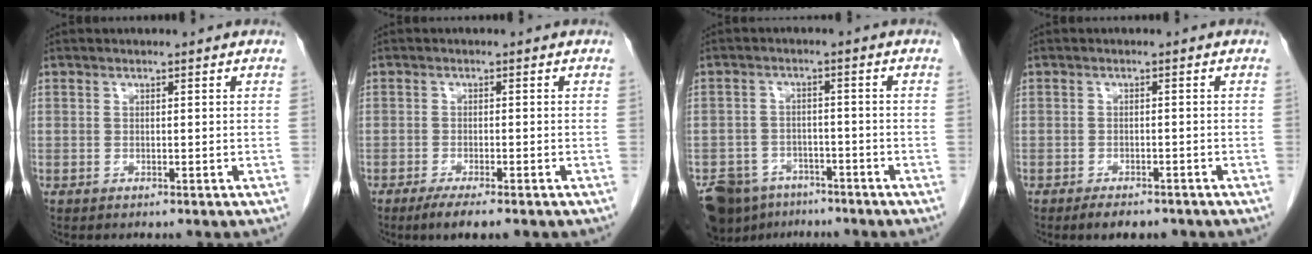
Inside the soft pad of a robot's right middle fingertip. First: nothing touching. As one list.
[{"total": 4.2, "force": [-3.0, 0.5, 3.0], "torque": [-0.046, -0.010, -0.044]}, {"total": 10.7, "force": [-7.9, 6.3, 3.6], "torque": [-0.081, -0.001, -0.119]}, {"total": 3.9, "force": [-3.1, 1.5, 1.9], "torque": [-0.027, -0.003, -0.039]}]